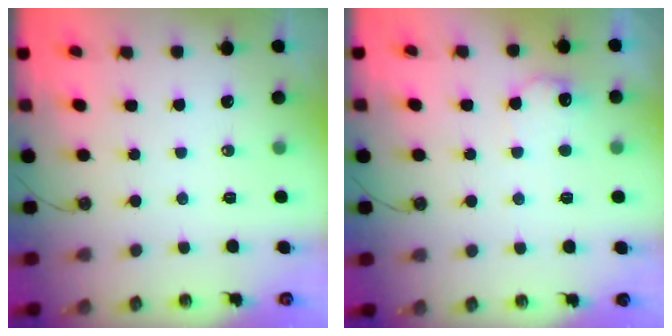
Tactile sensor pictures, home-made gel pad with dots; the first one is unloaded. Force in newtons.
{"total": 8.6, "press": 8.6, "slide": 0.4}